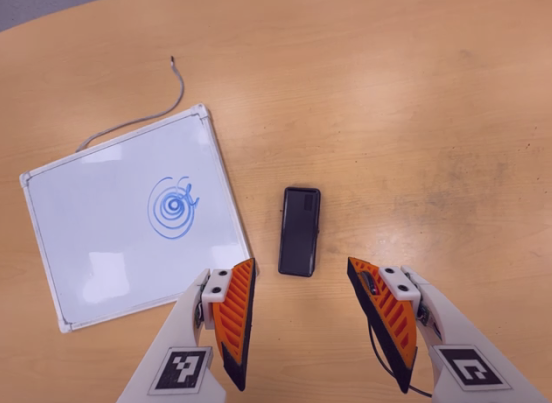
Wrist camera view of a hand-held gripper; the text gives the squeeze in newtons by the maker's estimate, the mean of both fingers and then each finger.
{"total": 0.0}